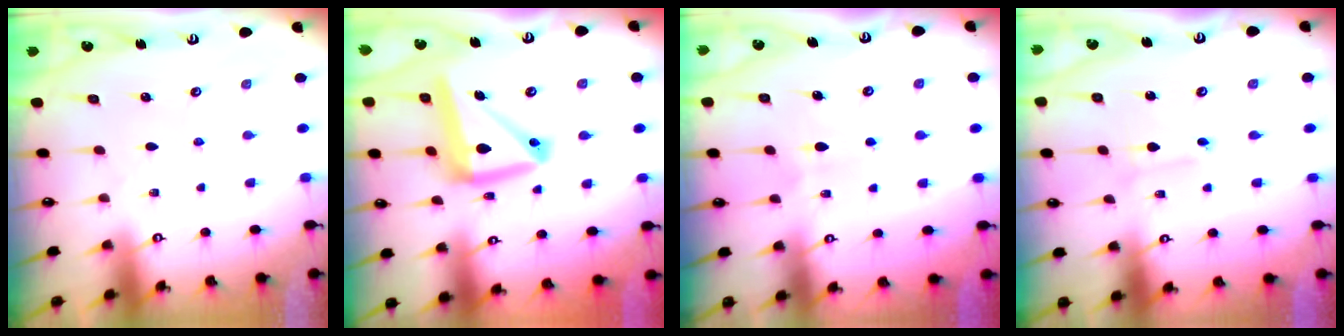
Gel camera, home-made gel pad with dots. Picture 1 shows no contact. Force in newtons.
{"total": 14.8, "press": 14.6, "slide": 2.1}
{"total": 5.5, "press": 5.4, "slide": 0.6}
{"total": 1.4, "press": 1.4, "slide": 0.1}